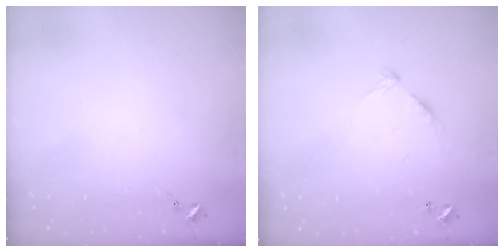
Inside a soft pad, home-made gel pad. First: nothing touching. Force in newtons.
{"total": 8.8, "press": 8.8, "slide": 0.7}